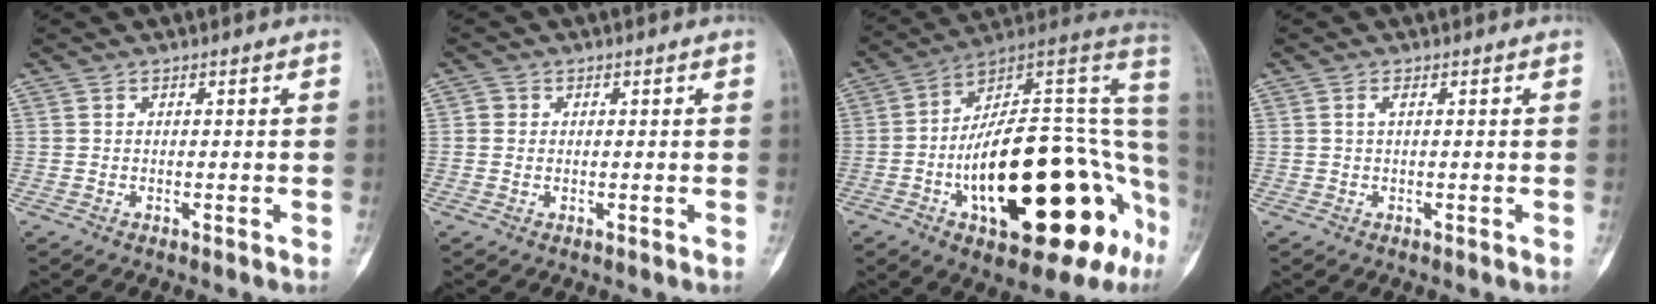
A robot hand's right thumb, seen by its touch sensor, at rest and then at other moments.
{"total": 1.7, "force": [0.2, 1.6, 0.6], "torque": [0.000, 0.002, 0.002]}
{"total": 34.1, "force": [-9.8, 13.7, 29.7], "torque": [-0.349, 0.044, -0.140]}
{"total": 1.1, "force": [0.3, 0.5, 0.9], "torque": [-0.016, 0.001, 0.005]}